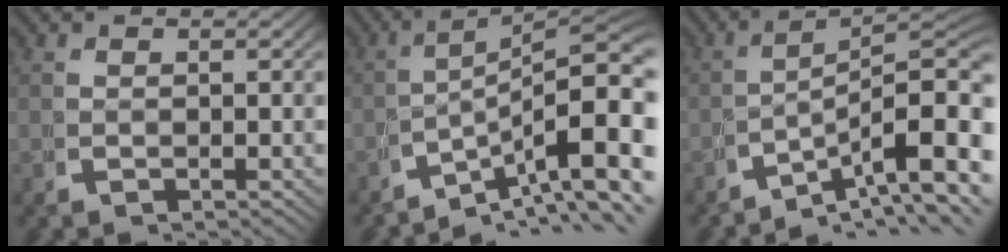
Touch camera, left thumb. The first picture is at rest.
{"total": 13.4, "force": [-3.0, 7.1, 10.9], "torque": [-0.164, -0.041, -0.028]}
{"total": 10.8, "force": [-3.0, 5.6, 8.7], "torque": [-0.124, -0.032, -0.033]}